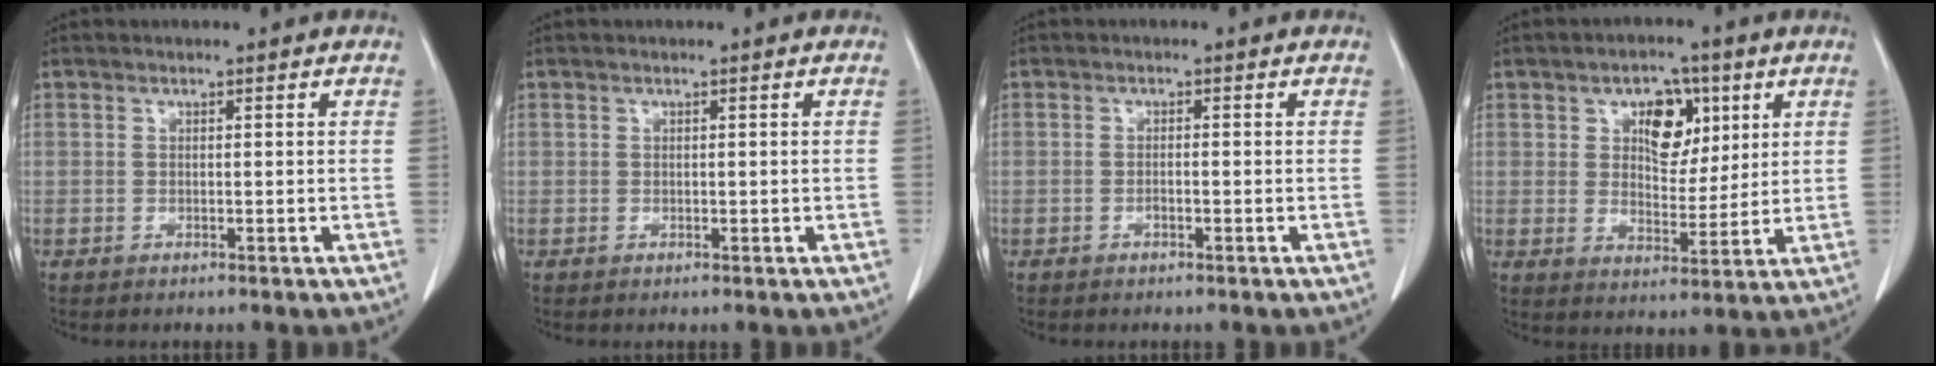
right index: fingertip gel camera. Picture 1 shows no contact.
{"total": 0.0}
{"total": 0.9, "force": [-0.6, 0.2, 0.7], "torque": [-0.013, 0.001, -0.011]}
{"total": 7.9, "force": [3.3, 4.7, 5.4], "torque": [-0.080, 0.015, 0.057]}